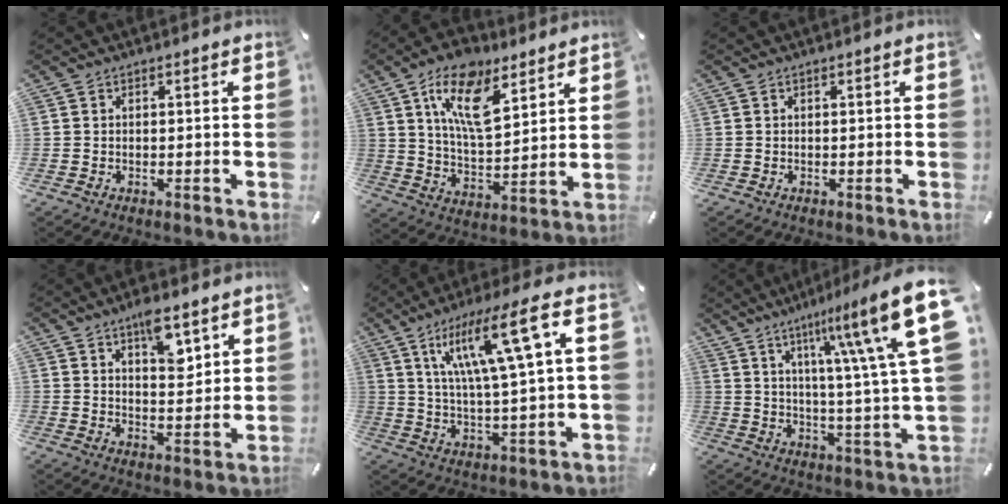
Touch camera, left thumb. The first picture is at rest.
{"total": 15.7, "force": [9.1, 7.4, 10.3], "torque": [-0.197, -0.027, 0.160]}
{"total": 0.0}
{"total": 8.3, "force": [5.6, 3.6, 5.1], "torque": [-0.058, -0.038, 0.090]}
{"total": 16.0, "force": [7.0, 2.4, 14.2], "torque": [-0.263, -0.015, 0.103]}
{"total": 21.3, "force": [9.5, 3.7, 18.7], "torque": [-0.275, -0.053, 0.137]}